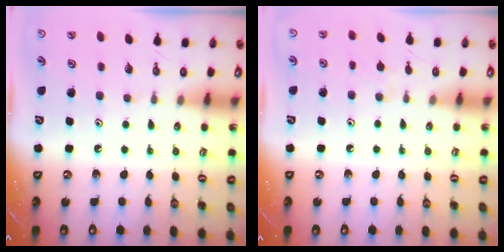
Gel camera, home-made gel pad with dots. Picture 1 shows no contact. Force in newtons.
{"total": 3.8, "press": 3.7, "slide": 0.7}